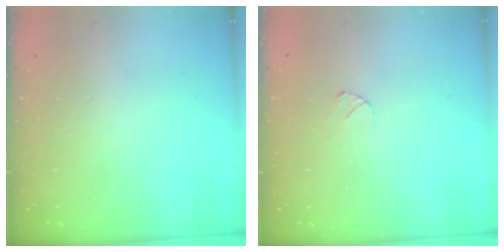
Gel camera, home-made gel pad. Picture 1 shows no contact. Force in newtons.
{"total": 3.6, "press": 3.6, "slide": 0.2}